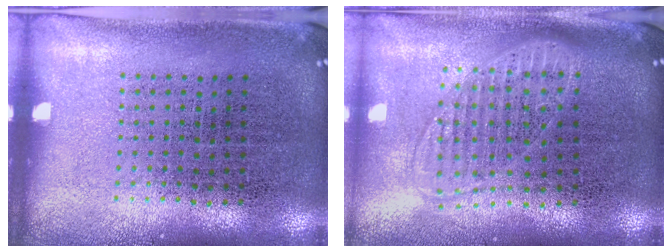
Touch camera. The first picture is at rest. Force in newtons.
{"total": 1.7, "press": 1.4, "slide": 1.0}